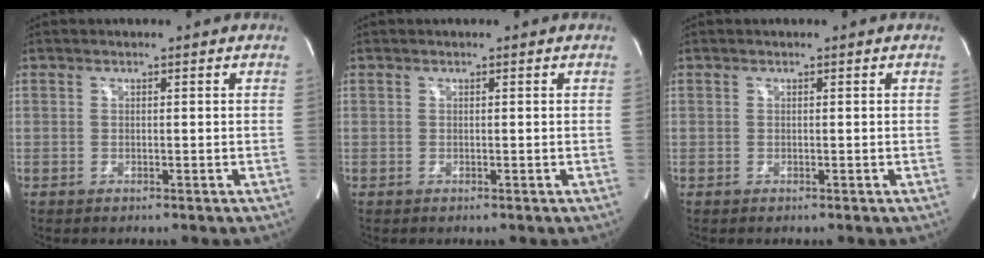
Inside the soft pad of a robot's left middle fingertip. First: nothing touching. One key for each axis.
{"total": 0.0}
{"total": 0.0}